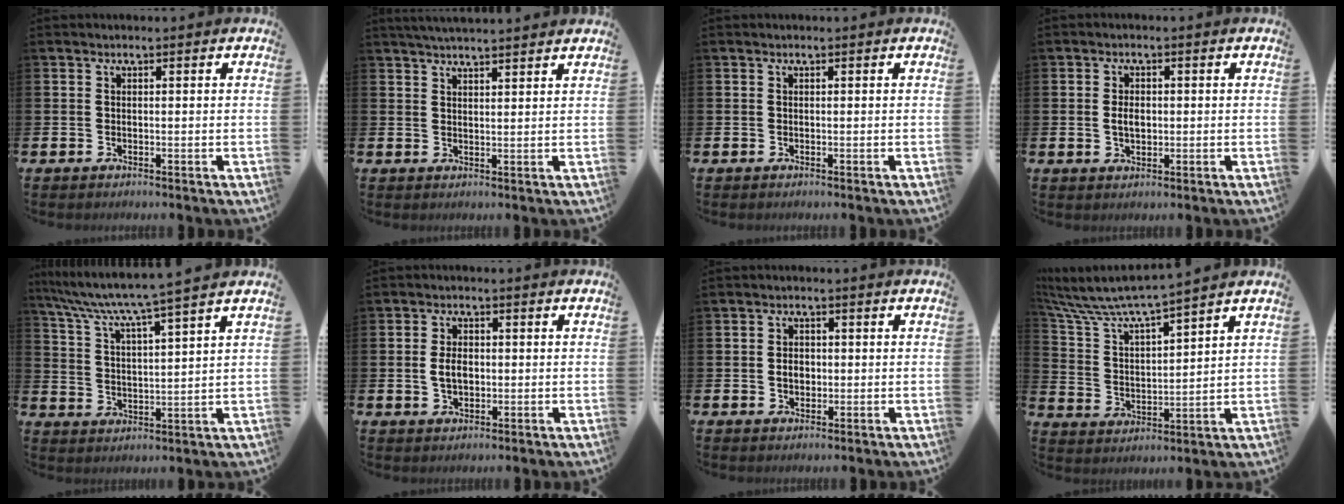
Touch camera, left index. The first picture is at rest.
{"total": 3.4, "force": [3.4, -0.1, 0.5], "torque": [-0.013, -0.011, 0.061]}
{"total": 0.0}
{"total": 2.6, "force": [0.1, 1.7, 2.0], "torque": [-0.017, -0.002, -0.005]}
{"total": 6.6, "force": [6.1, -0.7, 2.4], "torque": [-0.072, -0.043, 0.103]}
{"total": 3.3, "force": [0.0, 2.2, 2.5], "torque": [-0.035, 0.003, -0.005]}
{"total": 2.3, "force": [-0.1, 1.8, 1.5], "torque": [-0.006, -0.001, -0.009]}
{"total": 6.5, "force": [6.1, 0.5, 2.0], "torque": [-0.072, -0.048, 0.100]}